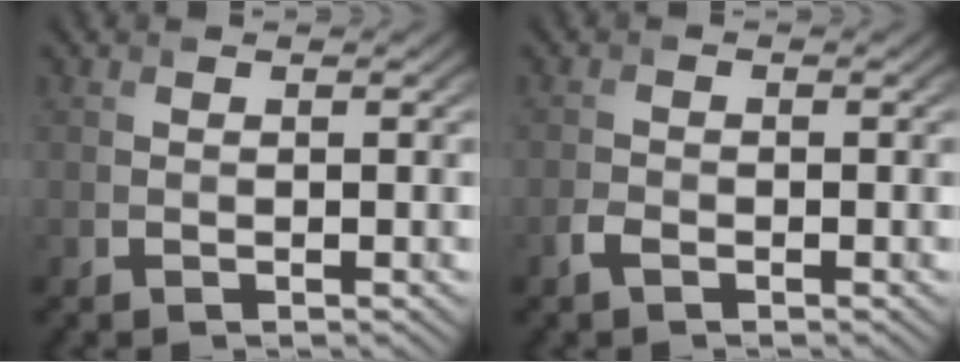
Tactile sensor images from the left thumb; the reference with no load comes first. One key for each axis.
{"total": 1.4, "fx": -1.0, "fy": 0.6, "fz": 0.8, "tx": -0.020, "ty": 0.000, "tz": -0.022}